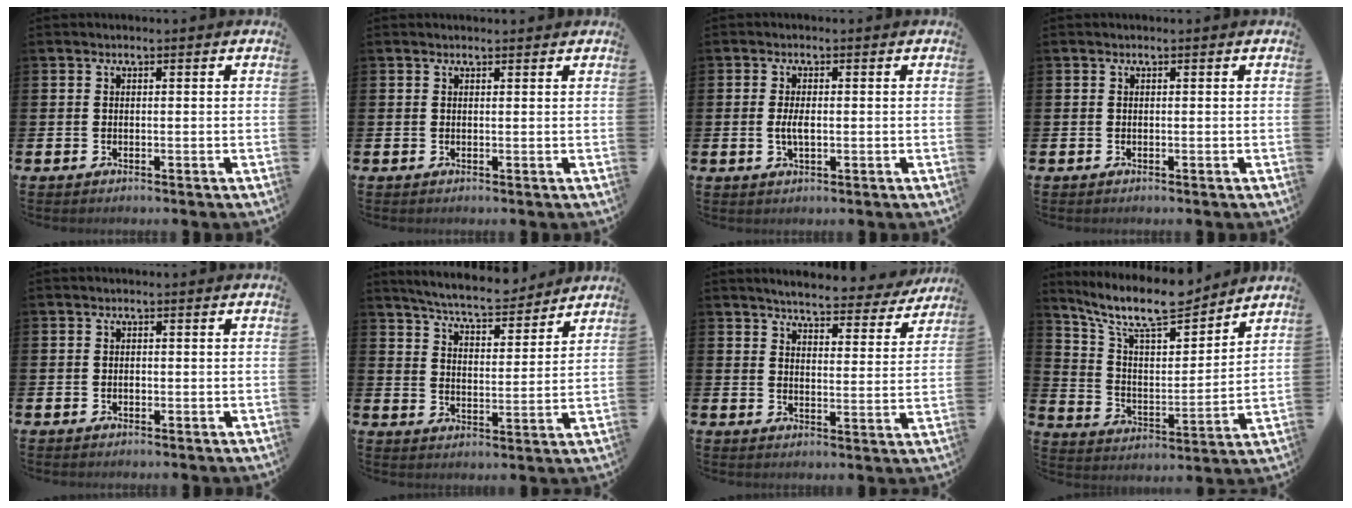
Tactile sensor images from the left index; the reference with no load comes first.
{"total": 0.6, "force": [0.6, 0.1, 0.1], "torque": [0.009, -0.003, 0.008]}
{"total": 2.5, "force": [-0.1, 1.0, 2.3], "torque": [-0.040, 0.000, -0.004]}
{"total": 0.0}
{"total": 0.6, "force": [-0.1, 0.5, 0.3], "torque": [-0.003, 0.002, -0.004]}
{"total": 6.9, "force": [6.6, 0.7, 1.6], "torque": [-0.050, -0.043, 0.116]}
{"total": 5.0, "force": [4.8, 0.6, 1.1], "torque": [-0.030, -0.033, 0.079]}
{"total": 11.6, "force": [10.1, 2.7, 5.1], "torque": [-0.131, -0.059, 0.177]}